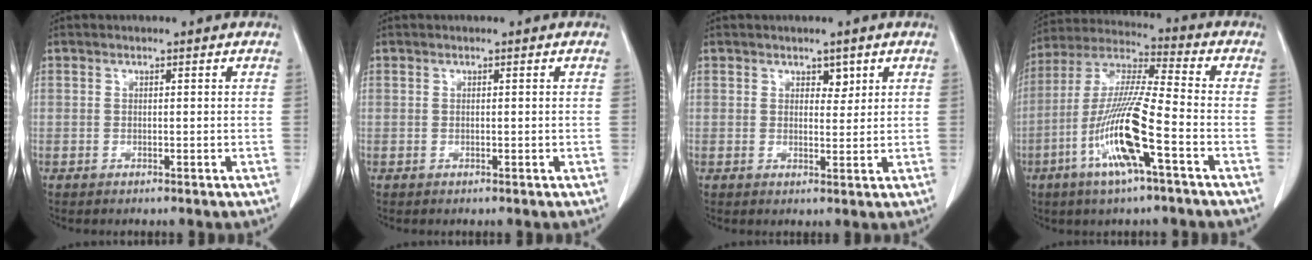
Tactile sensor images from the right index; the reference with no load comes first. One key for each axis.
{"total": 0.0}
{"total": 2.7, "fx": 1.5, "fy": 1.8, "fz": 1.5, "tx": -0.023, "ty": 0.004, "tz": 0.027}
{"total": 15.2, "fx": -5.6, "fy": 1.0, "fz": 14.1, "tx": -0.289, "ty": -0.010, "tz": -0.110}